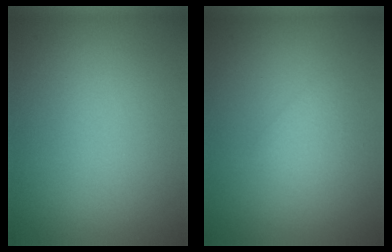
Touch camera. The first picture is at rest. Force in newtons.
{"total": 1.4, "press": 1.4, "slide": 0.0}